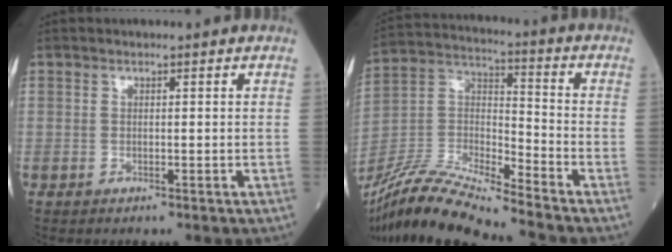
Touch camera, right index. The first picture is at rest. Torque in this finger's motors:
{"motor_torque": [-0.56, -1.08, 0.05, 0.05]}